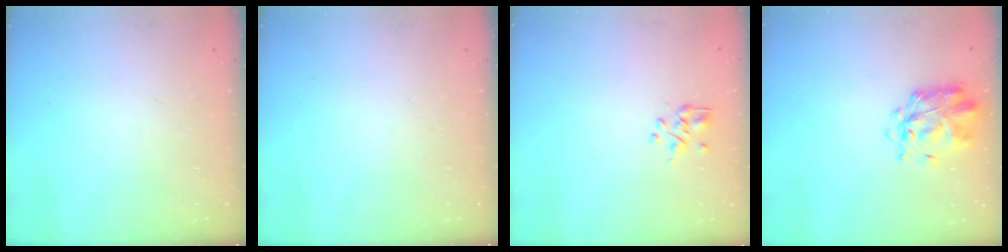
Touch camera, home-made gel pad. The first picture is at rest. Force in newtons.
{"total": 0.0}
{"total": 2.3, "press": 2.1, "slide": 0.9}
{"total": 2.9, "press": 2.8, "slide": 0.8}